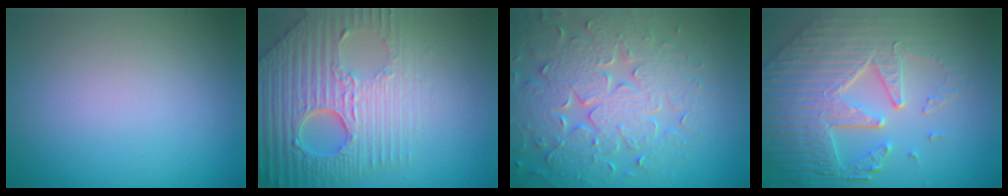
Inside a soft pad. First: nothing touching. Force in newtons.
{"total": 8.9, "press": 6.0, "slide": 6.6}
{"total": 7.4, "press": 6.0, "slide": 4.3}
{"total": 8.5, "press": 5.9, "slide": 6.1}